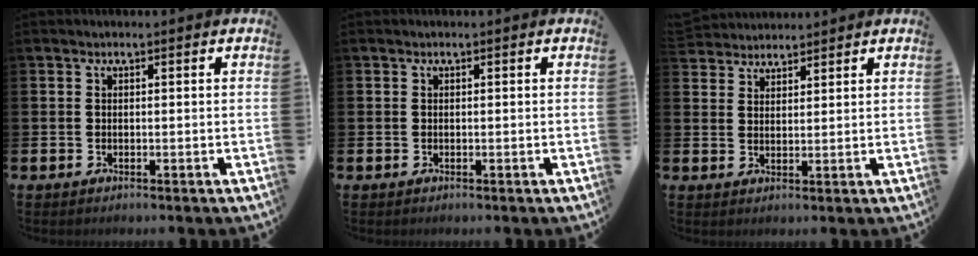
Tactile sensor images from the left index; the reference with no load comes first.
{"total": 0.0}
{"total": 3.1, "force": [3.0, 0.6, -0.3], "torque": [-0.002, -0.011, 0.057]}